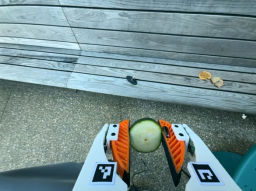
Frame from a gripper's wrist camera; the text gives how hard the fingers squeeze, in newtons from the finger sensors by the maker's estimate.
{"total": 11.3, "left": 11.6, "right": 11.0}